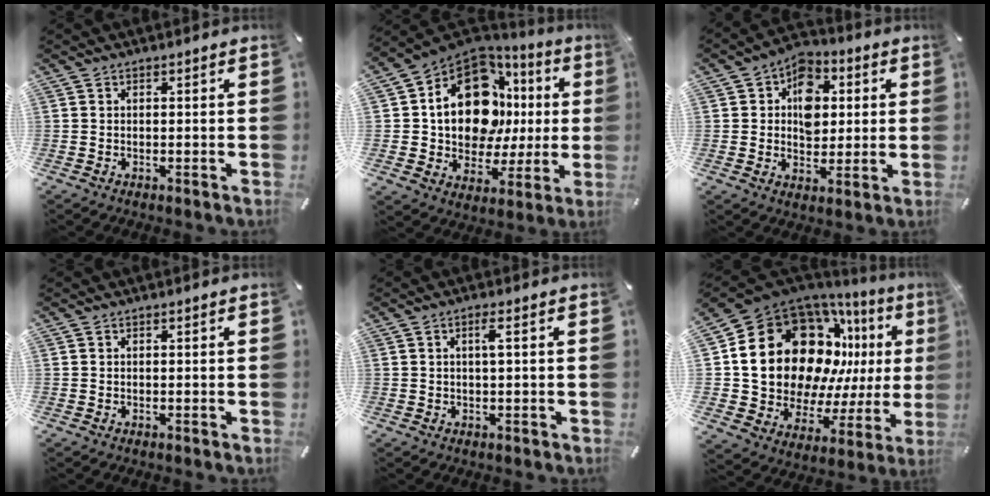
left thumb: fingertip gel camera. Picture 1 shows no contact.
{"total": 17.8, "force": [4.3, 12.6, 11.8], "torque": [-0.205, -0.030, 0.076]}
{"total": 9.6, "force": [1.4, 7.9, 5.3], "torque": [-0.068, 0.003, 0.023]}
{"total": 0.0}
{"total": 2.6, "force": [0.5, 0.3, 2.5], "torque": [-0.049, 0.002, 0.006]}
{"total": 23.7, "force": [7.3, 17.5, 14.2], "torque": [-0.246, -0.081, 0.166]}